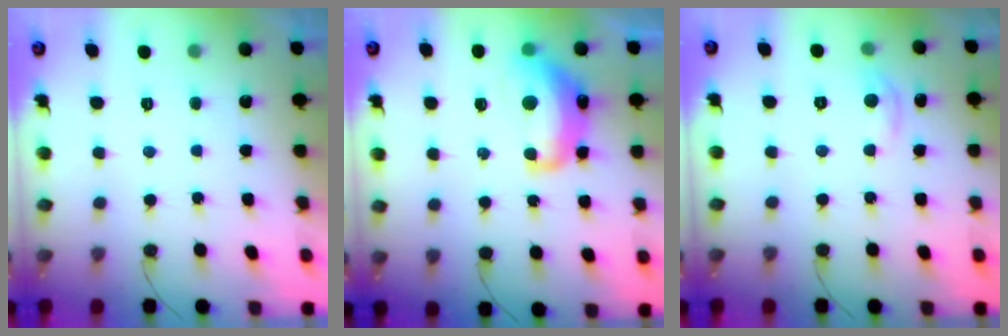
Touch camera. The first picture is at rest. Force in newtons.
{"total": 14.0, "press": 14.0, "slide": 1.1}
{"total": 3.6, "press": 3.5, "slide": 0.5}